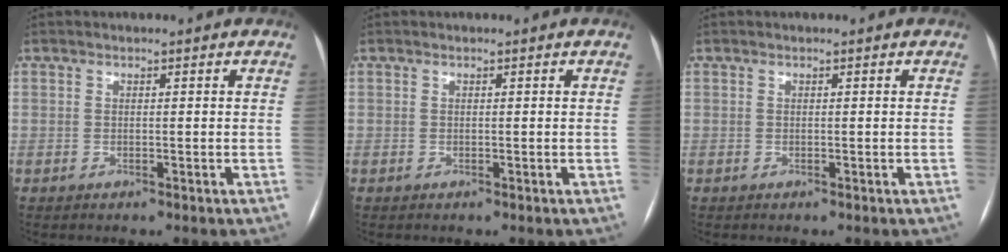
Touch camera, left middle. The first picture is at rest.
{"total": 0.0}
{"total": 0.0}